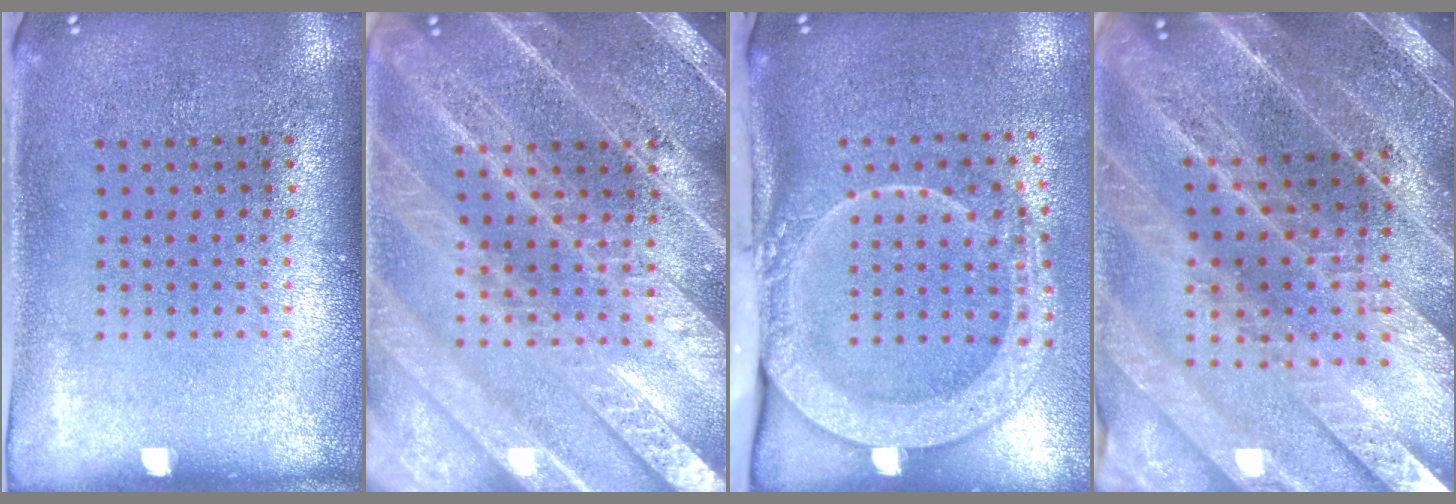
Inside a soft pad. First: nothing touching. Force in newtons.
{"total": 6.1, "press": 6.0, "slide": 0.8}
{"total": 2.8, "press": 2.1, "slide": 1.9}
{"total": 3.6, "press": 3.4, "slide": 1.2}